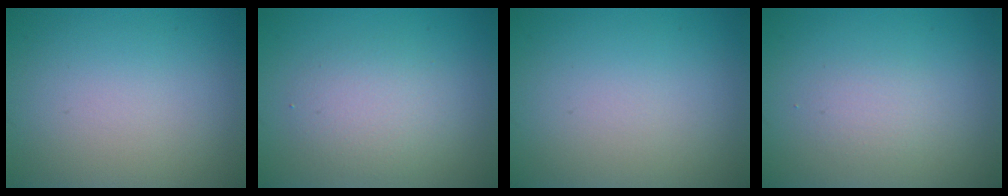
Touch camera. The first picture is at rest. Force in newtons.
{"total": 2.9, "press": 2.9, "slide": 0.2}
{"total": 0.0}
{"total": 1.3, "press": 1.3, "slide": 0.1}